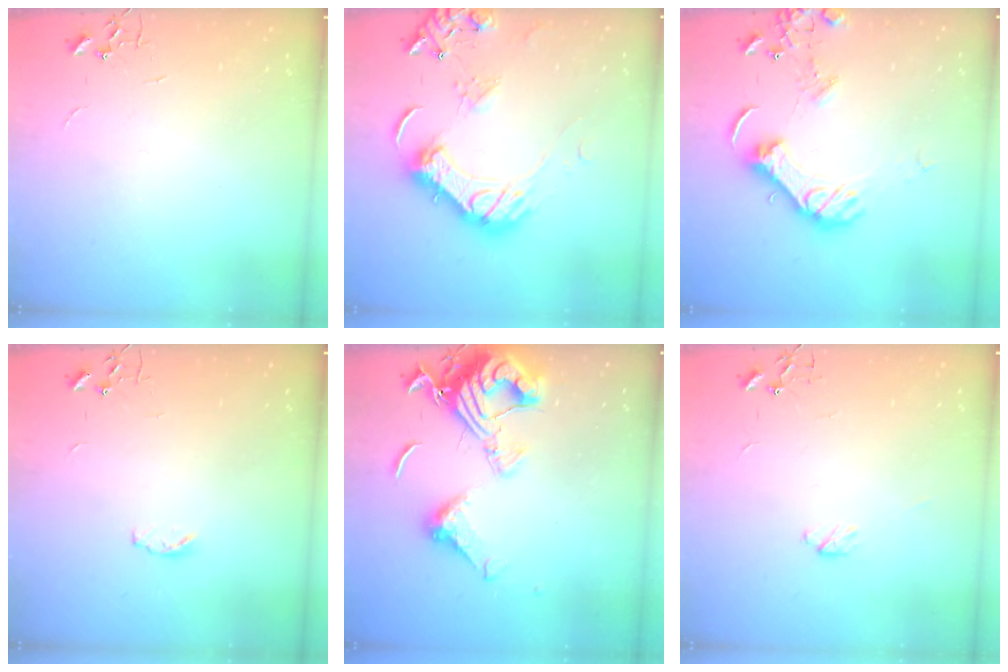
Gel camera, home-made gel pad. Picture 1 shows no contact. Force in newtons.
{"total": 18.6, "press": 18.4, "slide": 2.6}
{"total": 12.7, "press": 12.6, "slide": 1.4}
{"total": 3.5, "press": 3.4, "slide": 0.5}
{"total": 17.8, "press": 17.7, "slide": 1.9}
{"total": 3.5, "press": 3.4, "slide": 0.6}